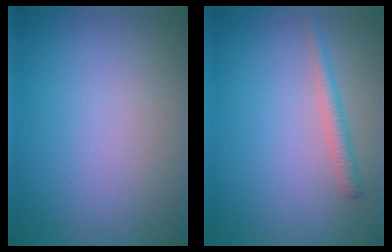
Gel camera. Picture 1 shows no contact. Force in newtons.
{"total": 1.6, "press": 1.6, "slide": 0.1}